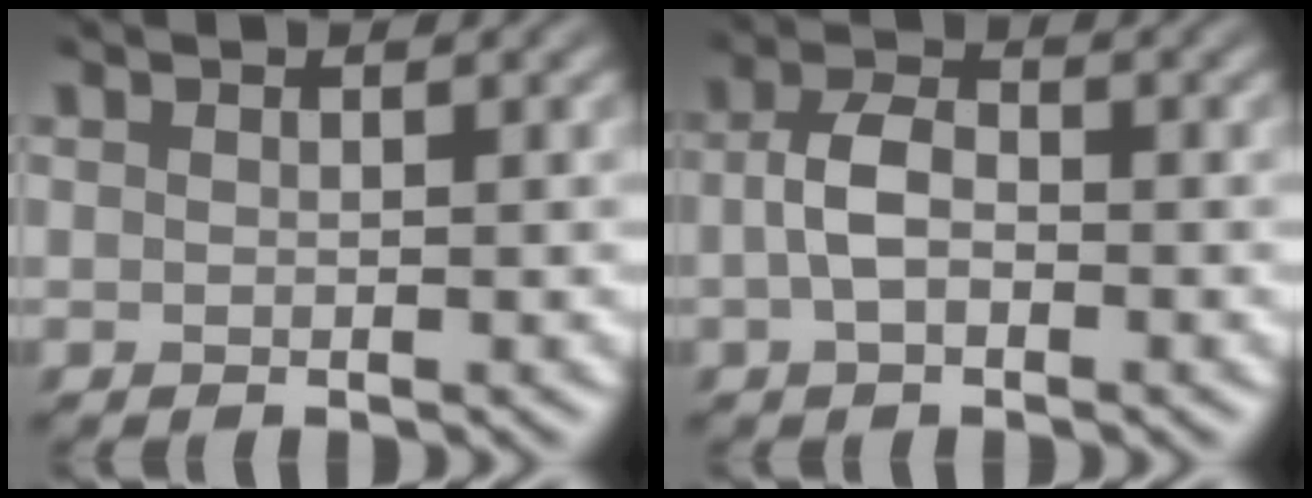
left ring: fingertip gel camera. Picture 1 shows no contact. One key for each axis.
{"total": 3.4, "fx": -1.8, "fy": 1.9, "fz": 2.2, "tx": -0.047, "ty": -0.004, "tz": -0.042}